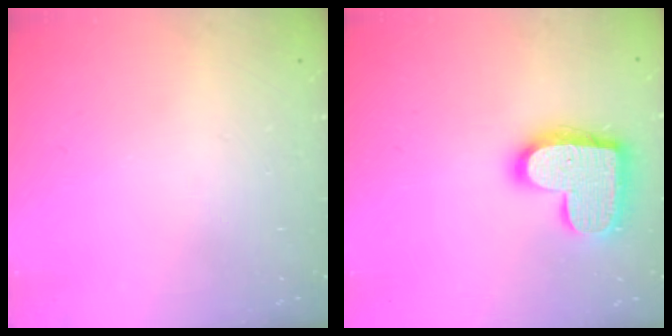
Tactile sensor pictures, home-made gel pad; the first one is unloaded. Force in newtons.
{"total": 17.0, "press": 17.0, "slide": 1.1}